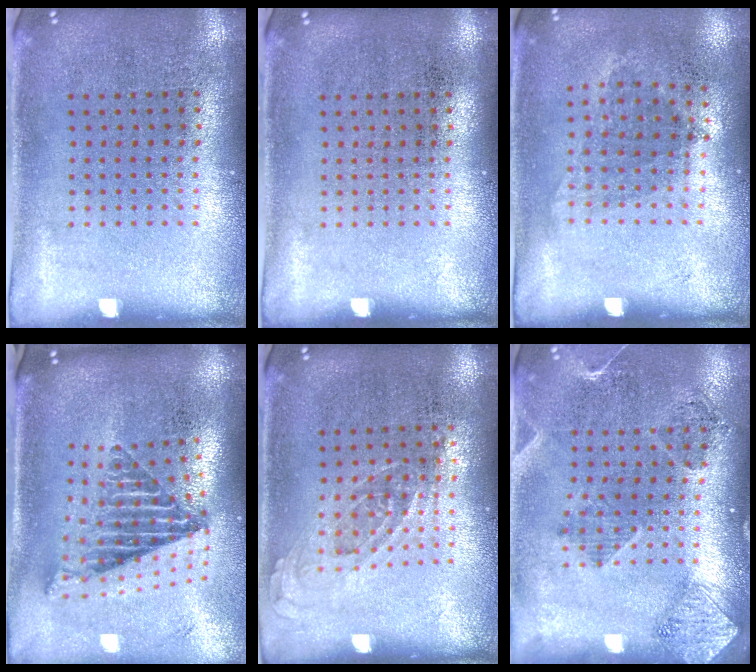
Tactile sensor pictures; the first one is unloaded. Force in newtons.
{"total": 0.0}
{"total": 1.0, "press": 0.8, "slide": 0.6}
{"total": 2.6, "press": 1.7, "slide": 1.9}
{"total": 0.7, "press": 0.7, "slide": 0.3}
{"total": 1.7, "press": 1.6, "slide": 0.7}